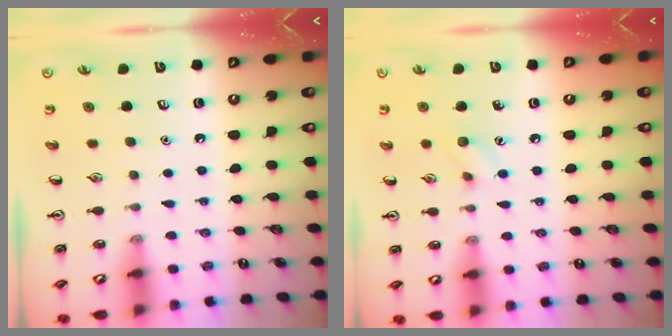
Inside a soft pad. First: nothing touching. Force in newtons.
{"total": 5.3, "press": 5.2, "slide": 1.1}